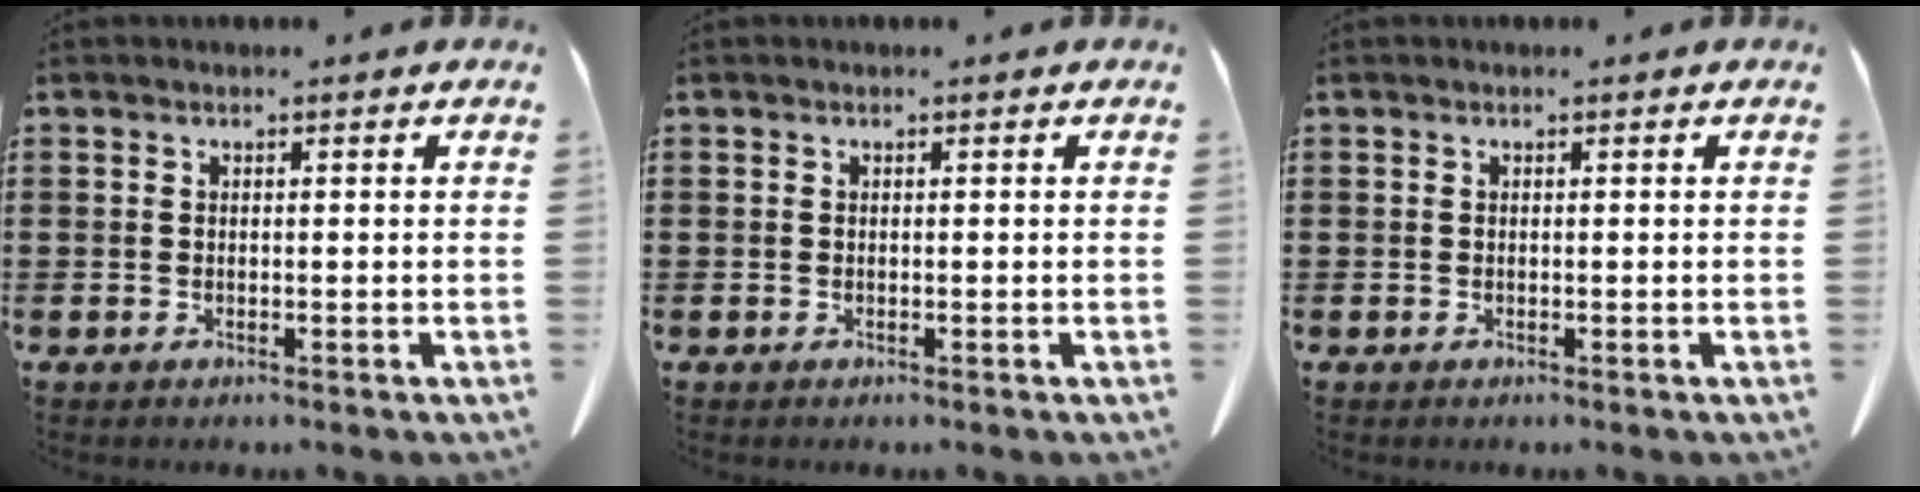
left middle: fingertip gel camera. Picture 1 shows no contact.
{"total": 0.0}
{"total": 0.0}